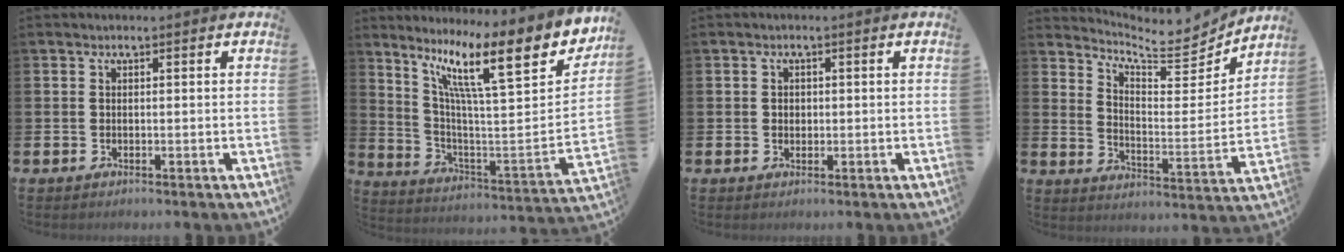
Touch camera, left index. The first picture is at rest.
{"total": 14.8, "force": [9.4, 3.3, 10.9], "torque": [-0.196, -0.075, 0.143]}
{"total": 1.2, "force": [0.3, 1.0, 0.6], "torque": [0.001, 0.003, 0.001]}
{"total": 7.0, "force": [6.7, 1.4, 1.5], "torque": [-0.037, -0.067, 0.109]}